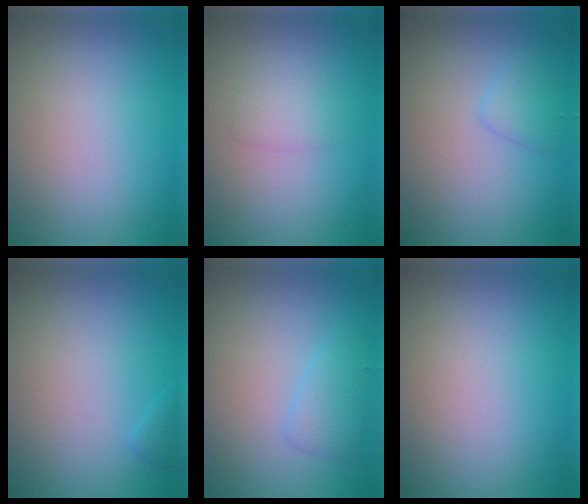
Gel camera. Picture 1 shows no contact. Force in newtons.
{"total": 1.4, "press": 1.4, "slide": 0.0}
{"total": 1.4, "press": 1.4, "slide": 0.1}
{"total": 0.7, "press": 0.7, "slide": 0.1}
{"total": 1.9, "press": 1.9, "slide": 0.0}
{"total": 0.0}